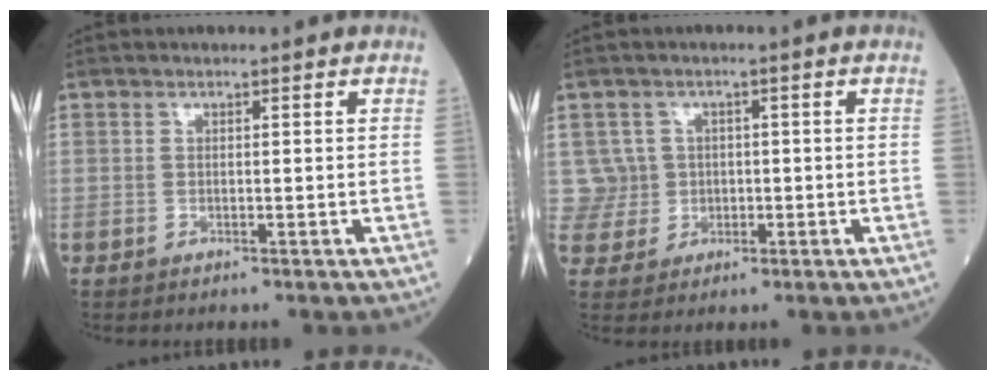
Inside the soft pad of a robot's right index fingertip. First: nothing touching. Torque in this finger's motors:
{"motor_torque": [-0.26, 0.16, -0.11, -0.05]}